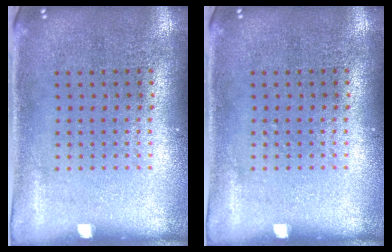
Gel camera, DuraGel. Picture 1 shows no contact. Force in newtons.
{"total": 0.0}